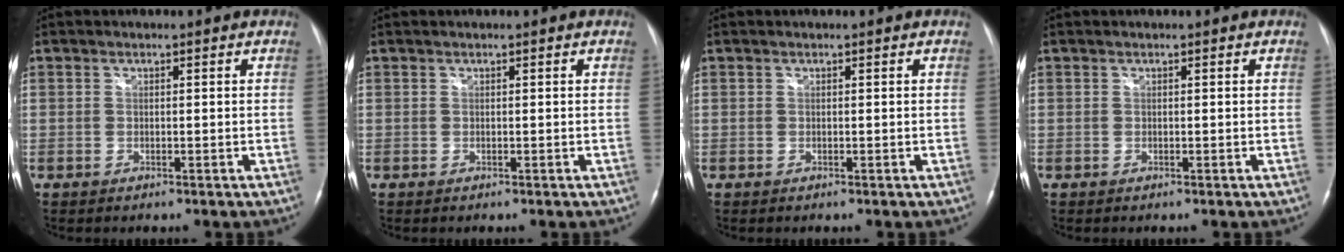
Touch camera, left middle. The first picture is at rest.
{"total": 0.0}
{"total": 0.0}
{"total": 0.0}